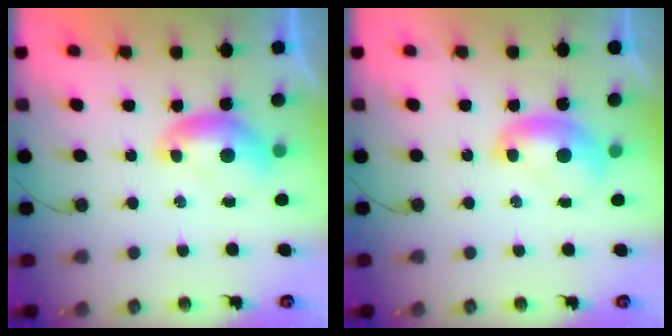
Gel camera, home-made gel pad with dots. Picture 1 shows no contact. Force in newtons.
{"total": 1.6, "press": 1.6, "slide": 0.2}